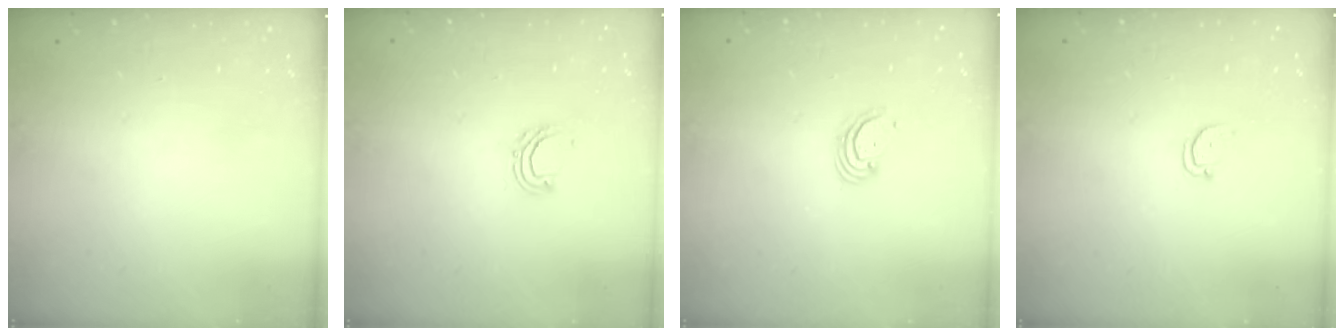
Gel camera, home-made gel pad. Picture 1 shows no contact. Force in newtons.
{"total": 5.2, "press": 5.0, "slide": 1.2}
{"total": 2.7, "press": 2.7, "slide": 0.3}
{"total": 2.2, "press": 2.2, "slide": 0.2}